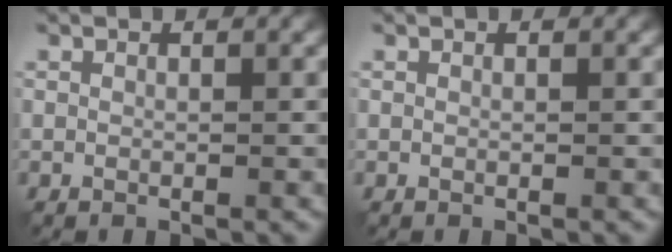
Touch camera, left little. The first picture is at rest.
{"total": 0.0}